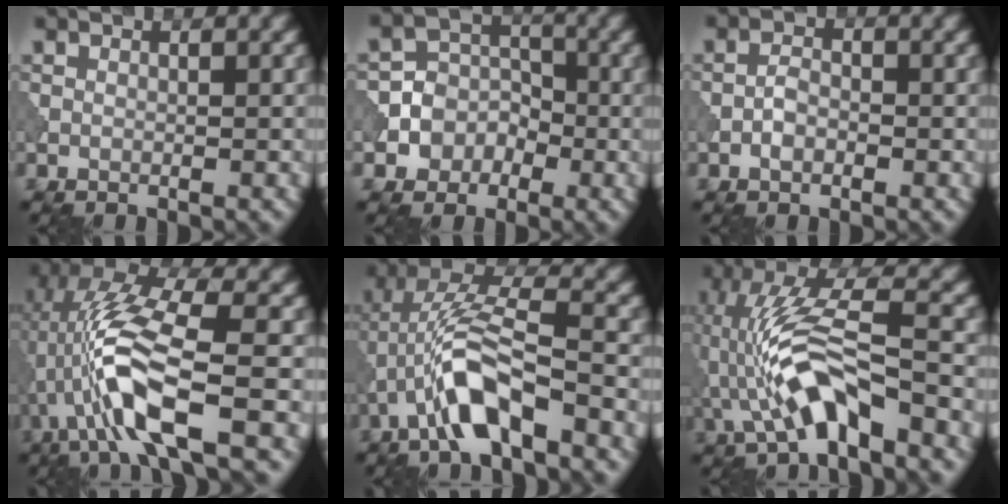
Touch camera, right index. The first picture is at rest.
{"total": 5.8, "force": [-2.1, 5.2, 1.4], "torque": [-0.004, 0.017, -0.055]}
{"total": 1.5, "force": [-0.7, 0.9, 1.0], "torque": [-0.019, 0.005, -0.017]}
{"total": 9.5, "force": [-2.4, 2.6, 8.8], "torque": [-0.191, 0.013, -0.051]}
{"total": 7.1, "force": [-3.2, 2.0, 6.0], "torque": [-0.122, 0.016, -0.064]}
{"total": 8.4, "force": [-2.6, 2.5, 7.5], "torque": [-0.158, 0.019, -0.051]}